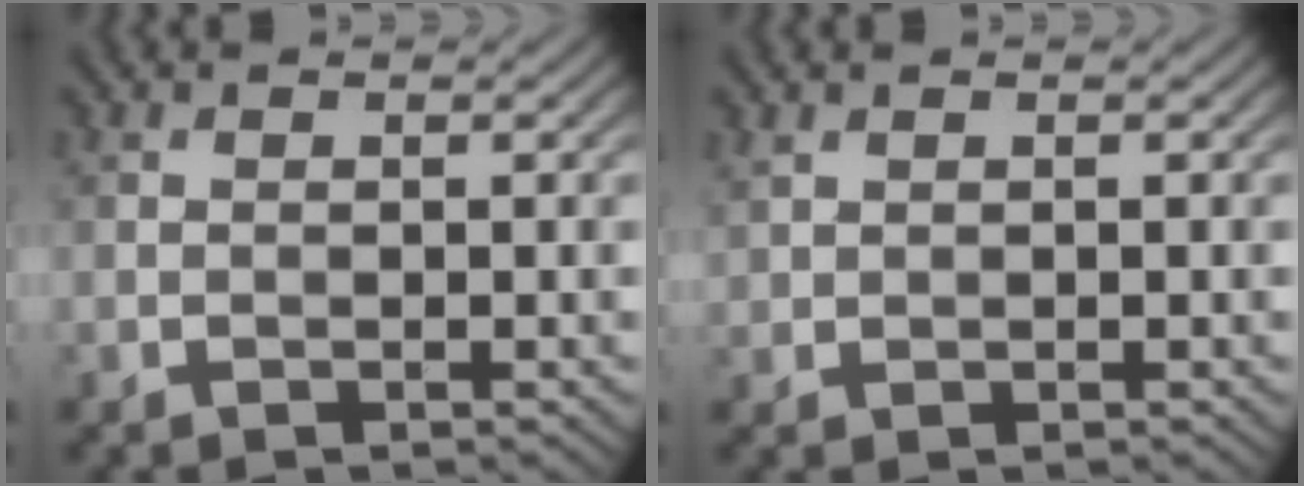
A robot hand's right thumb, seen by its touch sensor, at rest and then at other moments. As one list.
[{"total": 1.0, "force": [0.8, 0.5, 0.3], "torque": [-0.013, 0.003, 0.024]}]